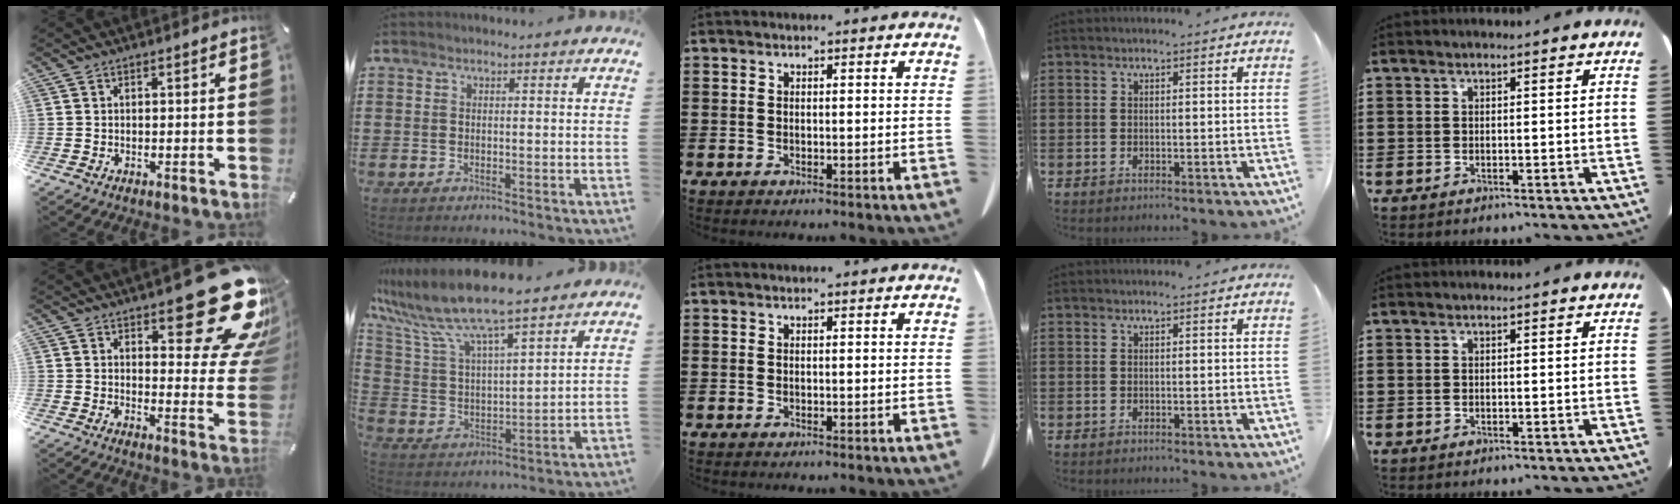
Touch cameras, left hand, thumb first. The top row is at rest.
{"thumb": {"total": 22.2, "force": [14.1, 8.8, 14.6], "torque": [-0.162, -0.110, 0.236]}, "index": {"total": 9.3, "force": [8.1, 0.5, 4.6], "torque": [-0.132, -0.050, 0.133]}}